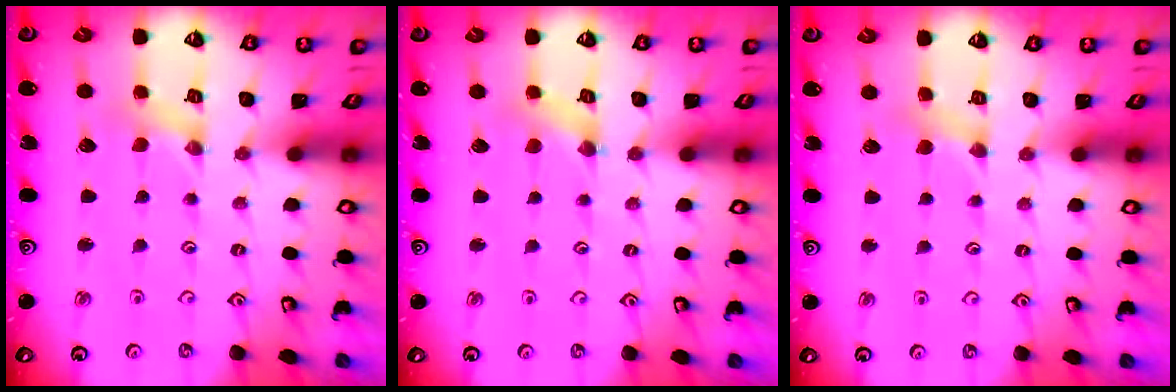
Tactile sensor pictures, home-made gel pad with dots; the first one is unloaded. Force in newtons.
{"total": 1.6, "press": 1.6, "slide": 0.2}
{"total": 2.8, "press": 2.7, "slide": 0.5}